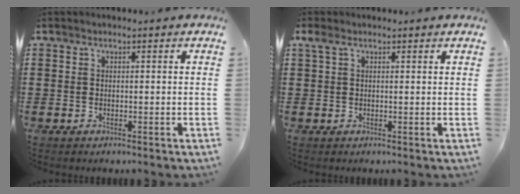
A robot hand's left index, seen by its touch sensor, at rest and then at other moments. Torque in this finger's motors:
{"motor_torque": [0.19, -0.14, 0.01, 0.00]}